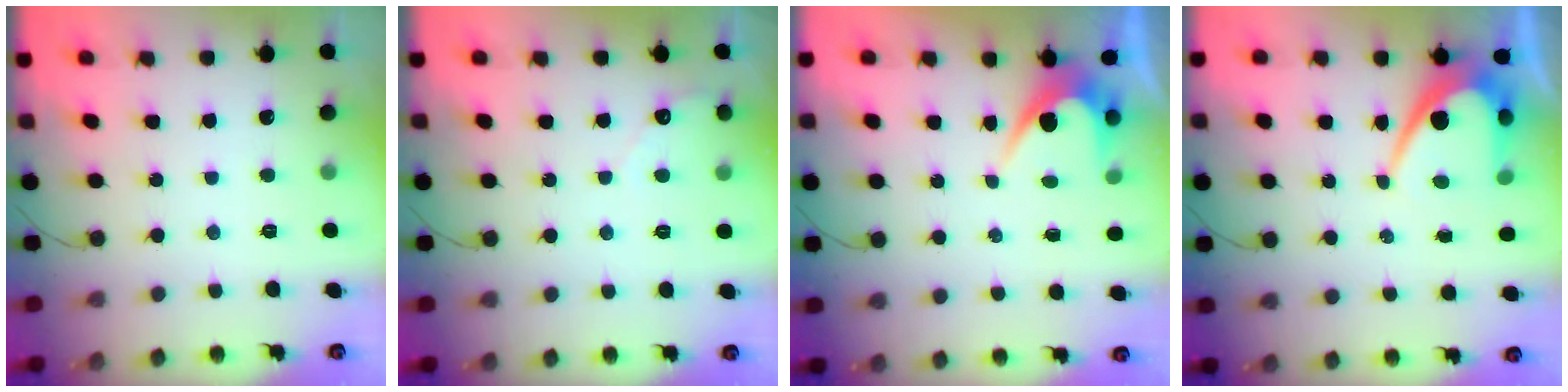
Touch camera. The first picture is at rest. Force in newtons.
{"total": 2.6, "press": 2.6, "slide": 0.2}
{"total": 4.2, "press": 4.2, "slide": 0.3}
{"total": 8.7, "press": 8.7, "slide": 0.4}